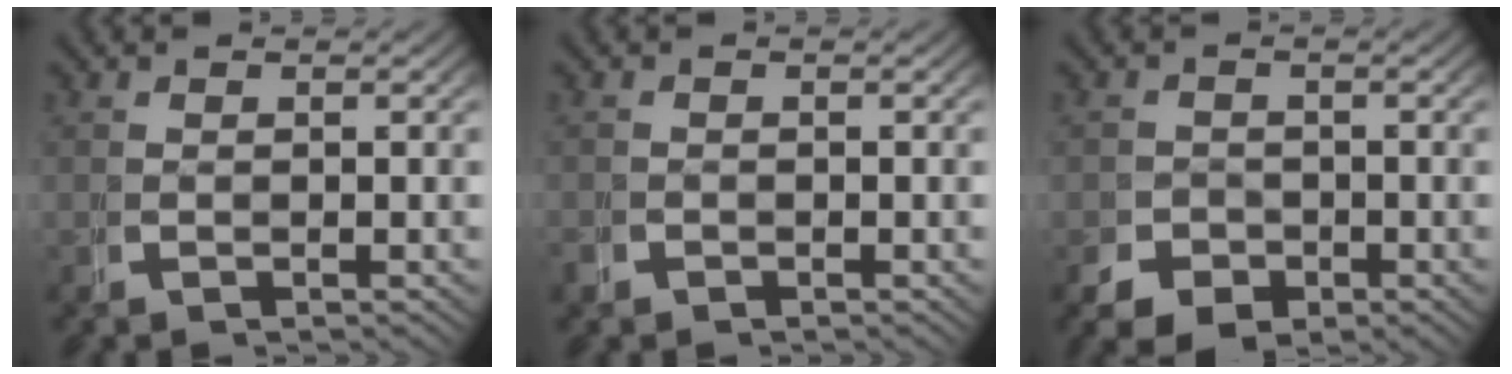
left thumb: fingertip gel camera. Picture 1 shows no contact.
{"total": 0.9, "force": [-0.7, 0.6, 0.0], "torque": [-0.002, -0.007, -0.013]}
{"total": 3.6, "force": [-2.1, 2.5, 1.6], "torque": [-0.016, -0.015, -0.033]}